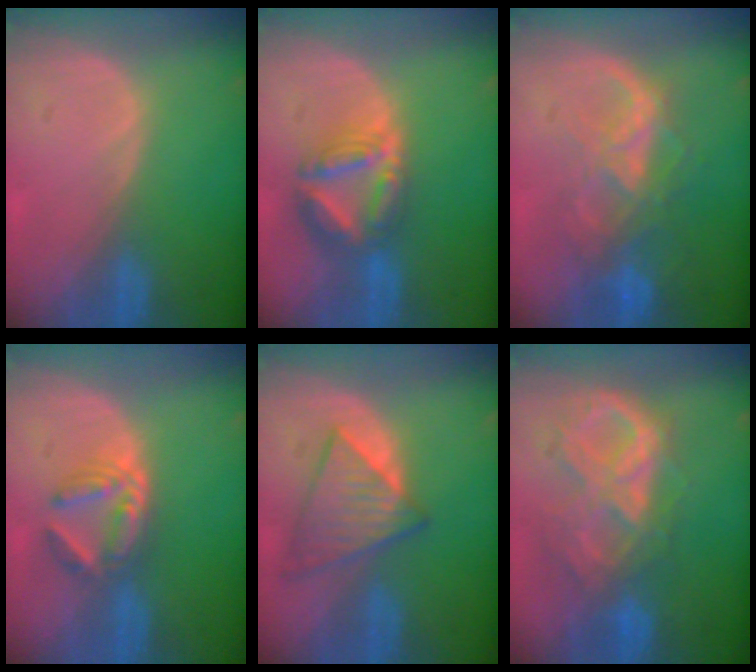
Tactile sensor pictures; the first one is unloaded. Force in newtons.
{"total": 8.0, "press": 7.0, "slide": 4.0}
{"total": 8.9, "press": 7.5, "slide": 4.8}
{"total": 6.0, "press": 5.3, "slide": 2.8}
{"total": 6.9, "press": 6.9, "slide": 1.0}
{"total": 10.4, "press": 8.9, "slide": 5.4}